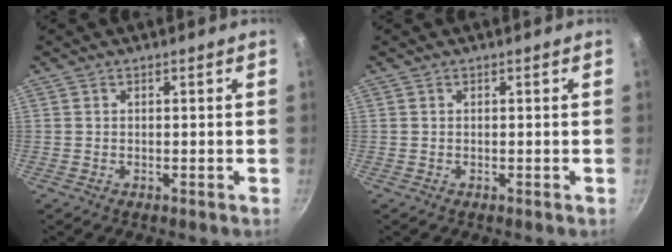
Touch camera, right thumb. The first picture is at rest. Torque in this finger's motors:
{"motor_torque": [-0.23, 0.23, -0.05, 0.48, 0.00]}